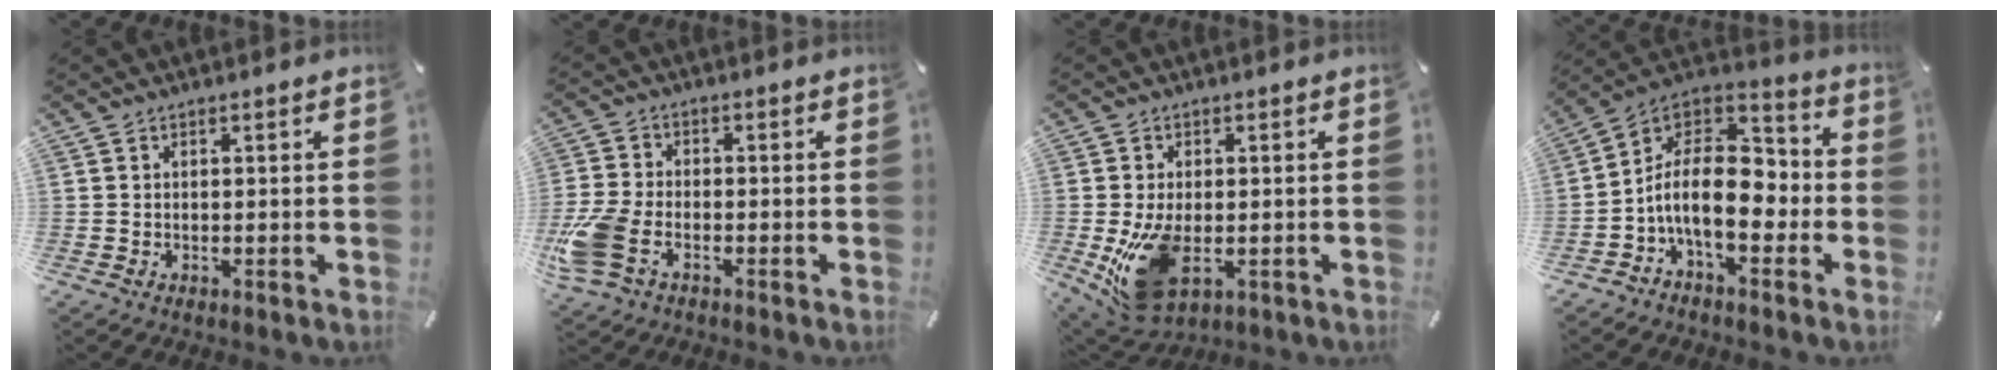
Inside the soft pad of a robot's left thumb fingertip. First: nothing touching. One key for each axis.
{"total": 10.6, "fx": -4.4, "fy": 6.4, "fz": 7.2, "tx": -0.169, "ty": 0.002, "tz": -0.080}
{"total": 12.7, "fx": -1.9, "fy": 7.8, "fz": 9.9, "tx": -0.190, "ty": -0.020, "tz": -0.030}
{"total": 15.4, "fx": -4.3, "fy": 9.0, "fz": 11.7, "tx": -0.225, "ty": 0.010, "tz": -0.077}